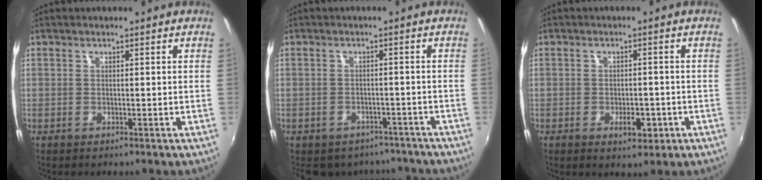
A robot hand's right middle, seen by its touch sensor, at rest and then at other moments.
{"total": 9.4, "force": [-7.7, 4.8, 2.6], "torque": [-0.059, 0.003, -0.089]}
{"total": 4.0, "force": [-1.7, 2.1, 2.9], "torque": [-0.053, -0.003, -0.019]}